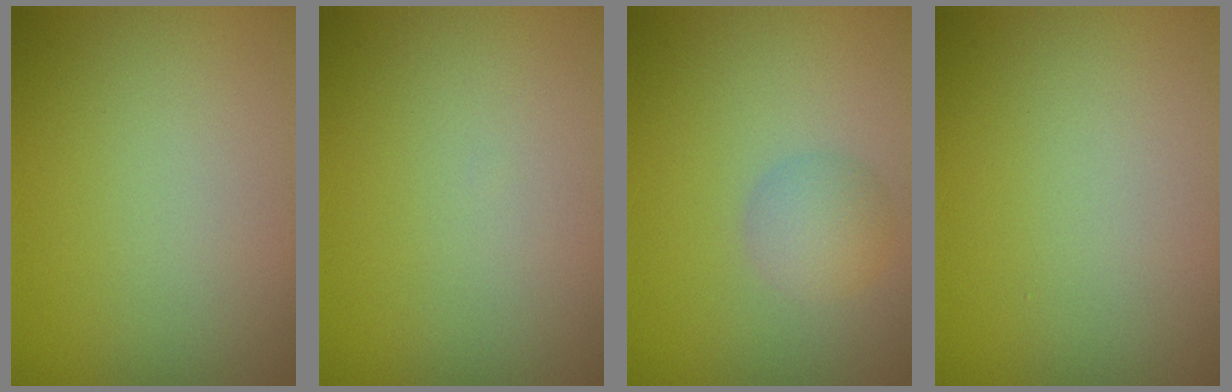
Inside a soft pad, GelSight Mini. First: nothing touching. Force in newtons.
{"total": 0.0}
{"total": 2.3, "press": 2.3, "slide": 0.1}
{"total": 0.0}